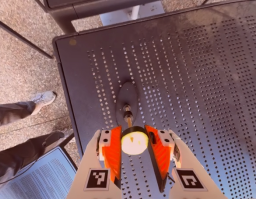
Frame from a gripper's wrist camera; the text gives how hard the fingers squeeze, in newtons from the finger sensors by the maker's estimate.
{"total": 10.6, "left": 10.1, "right": 11.2}